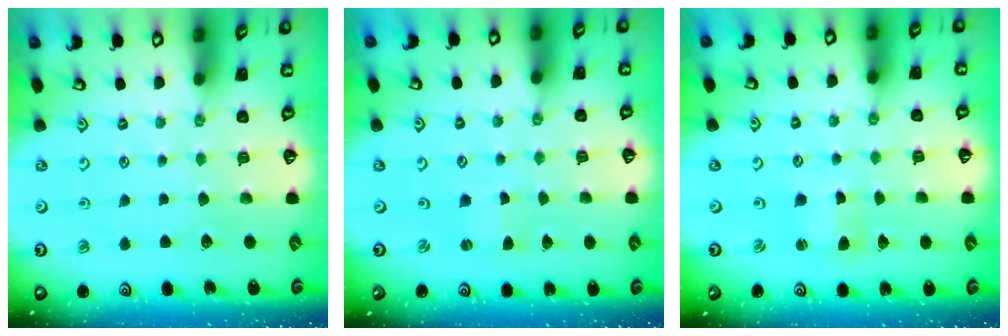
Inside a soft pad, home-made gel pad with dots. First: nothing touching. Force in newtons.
{"total": 0.0}
{"total": 3.0, "press": 2.9, "slide": 0.4}